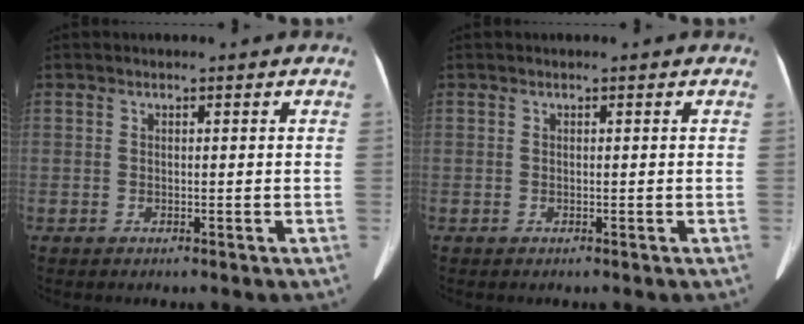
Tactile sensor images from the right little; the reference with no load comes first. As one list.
[{"total": 0.0}]